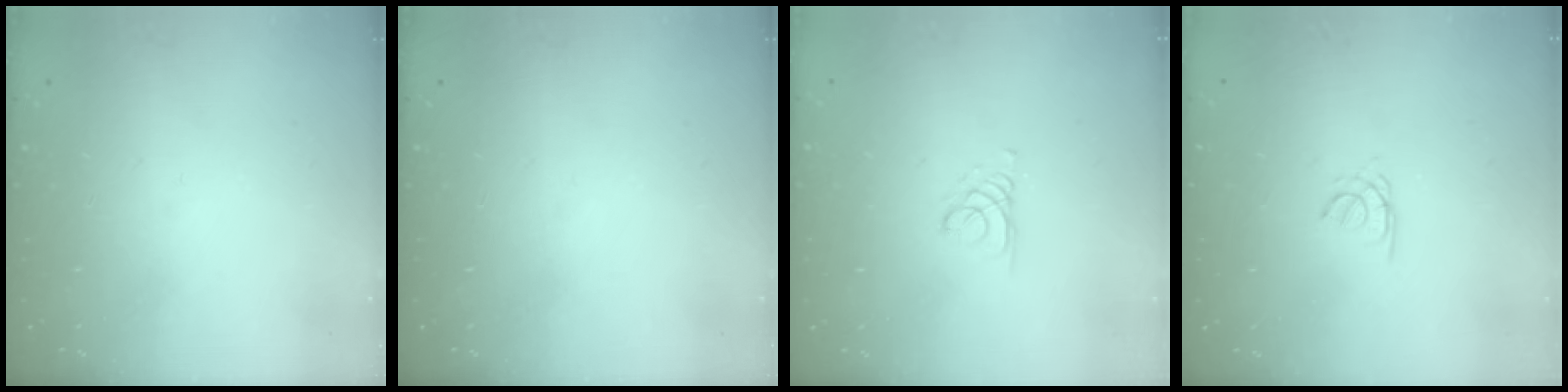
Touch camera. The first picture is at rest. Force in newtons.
{"total": 0.0}
{"total": 2.1, "press": 2.1, "slide": 0.2}
{"total": 1.5, "press": 1.4, "slide": 0.4}